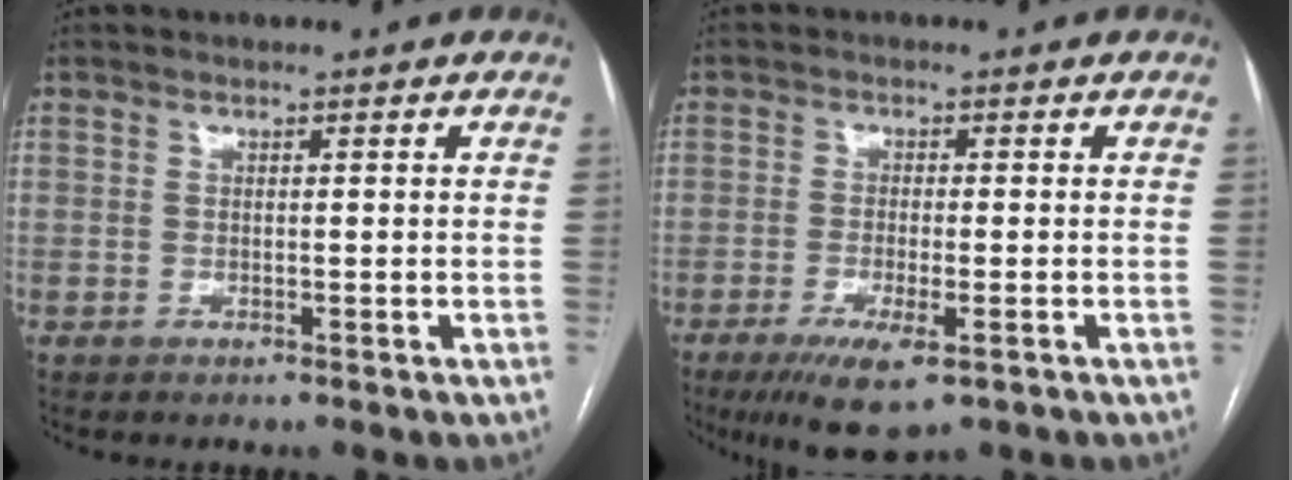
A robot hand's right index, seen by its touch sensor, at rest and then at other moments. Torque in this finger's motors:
{"motor_torque": [1.53, -0.48, 0.33, 0.12]}